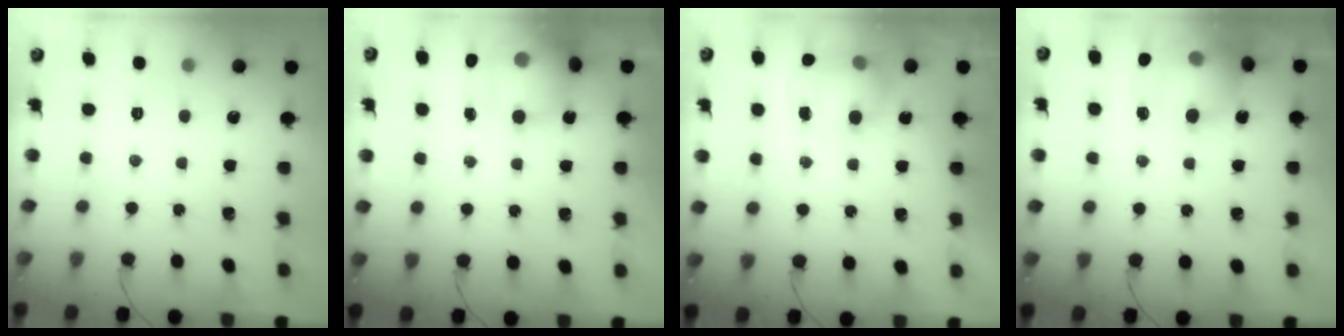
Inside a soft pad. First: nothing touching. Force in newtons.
{"total": 16.7, "press": 16.4, "slide": 3.1}
{"total": 11.7, "press": 9.4, "slide": 7.0}
{"total": 16.2, "press": 16.0, "slide": 2.4}